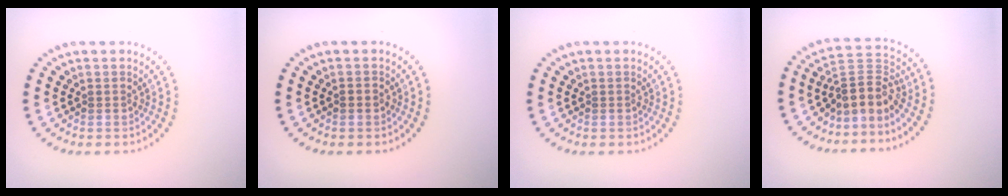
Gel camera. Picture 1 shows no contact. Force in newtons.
{"total": 1.1, "press": 1.1, "slide": 0.1}
{"total": 0.0}
{"total": 3.7, "press": 2.7, "slide": 2.4}